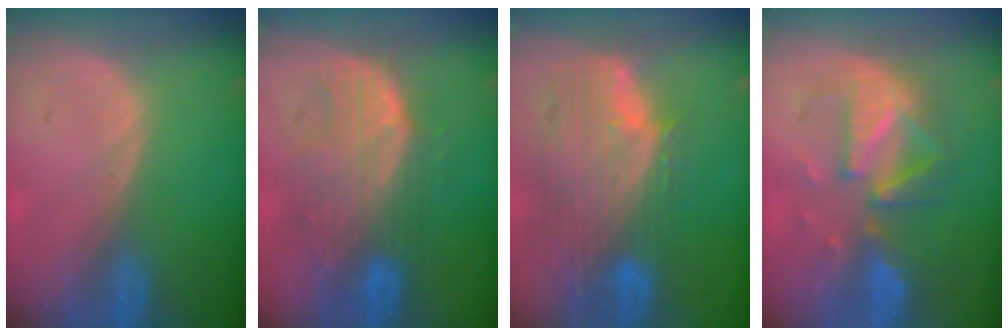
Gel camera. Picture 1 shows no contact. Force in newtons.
{"total": 9.2, "press": 8.4, "slide": 3.7}
{"total": 11.7, "press": 10.0, "slide": 6.1}
{"total": 8.4, "press": 8.4, "slide": 0.9}